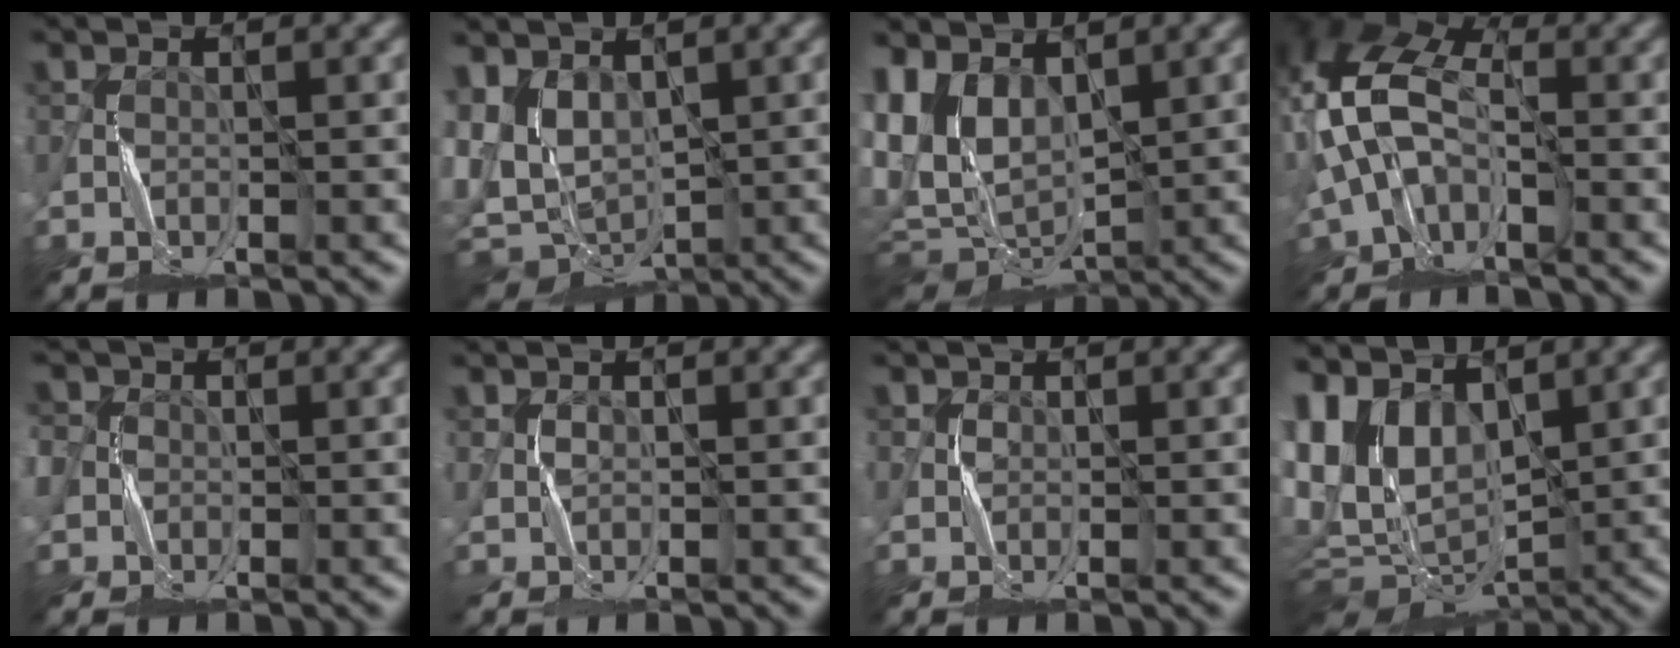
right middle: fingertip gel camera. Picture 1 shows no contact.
{"total": 4.8, "force": [-0.1, 3.3, 3.5], "torque": [-0.071, -0.014, 0.001]}
{"total": 7.3, "force": [1.9, 4.9, 5.0], "torque": [-0.114, -0.021, 0.043]}
{"total": 9.6, "force": [-0.2, 6.3, 7.3], "torque": [-0.159, 0.013, -0.020]}
{"total": 3.0, "force": [0.1, 2.8, 1.0], "torque": [-0.013, 0.008, -0.017]}
{"total": 1.1, "force": [0.5, -0.3, -0.9], "torque": [0.023, 0.002, 0.013]}
{"total": 0.7, "force": [0.2, 0.6, 0.0], "torque": [0.008, 0.002, 0.004]}
{"total": 9.5, "force": [3.4, 6.0, 6.6], "torque": [-0.127, -0.025, 0.075]}